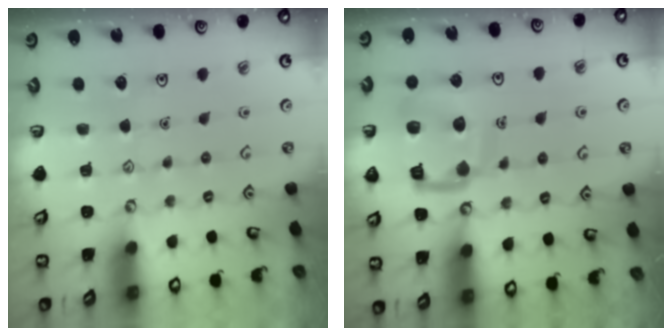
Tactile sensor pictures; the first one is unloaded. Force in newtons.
{"total": 15.5, "press": 15.4, "slide": 1.6}